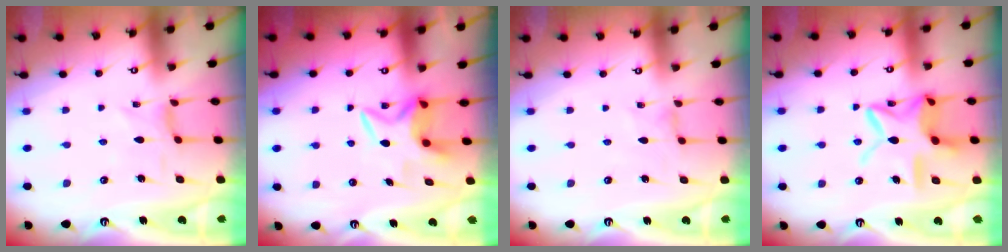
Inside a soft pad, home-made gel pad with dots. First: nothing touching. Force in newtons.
{"total": 5.7, "press": 5.7, "slide": 0.6}
{"total": 0.0}
{"total": 16.0, "press": 15.9, "slide": 1.3}